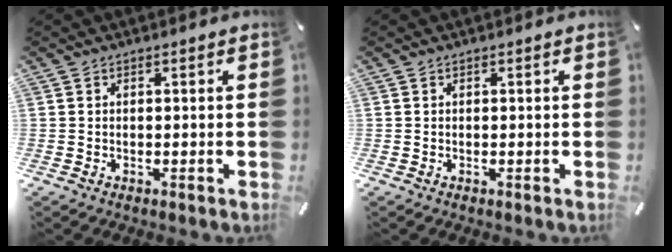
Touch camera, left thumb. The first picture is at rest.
{"total": 0.0}